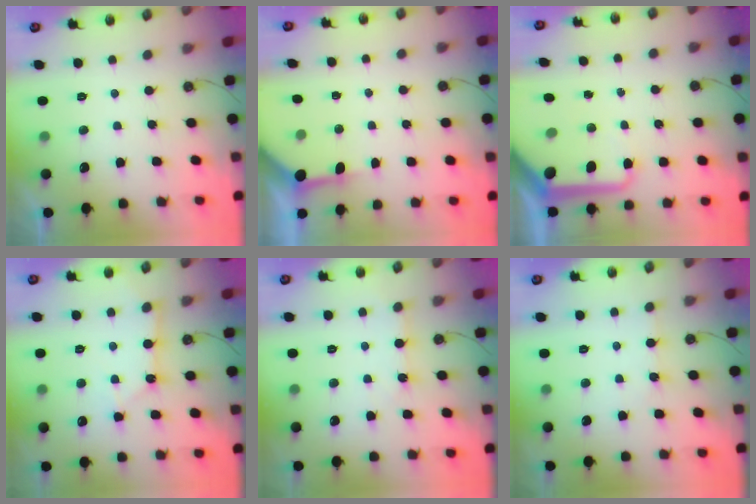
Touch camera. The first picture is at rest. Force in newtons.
{"total": 3.9, "press": 3.9, "slide": 0.4}
{"total": 11.9, "press": 11.9, "slide": 1.4}
{"total": 3.8, "press": 3.8, "slide": 0.3}
{"total": 4.0, "press": 4.0, "slide": 0.2}
{"total": 2.2, "press": 2.1, "slide": 0.3}